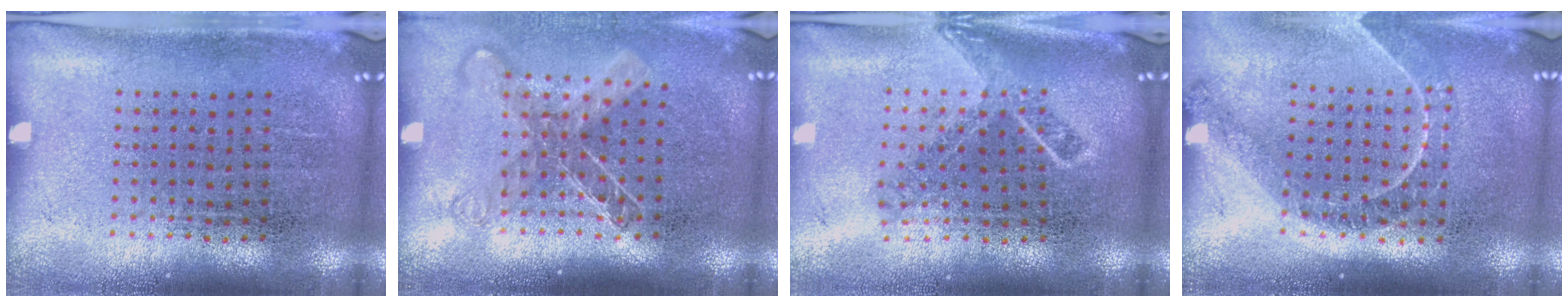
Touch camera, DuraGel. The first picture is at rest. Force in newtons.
{"total": 1.4, "press": 1.2, "slide": 0.8}
{"total": 1.8, "press": 1.3, "slide": 1.3}
{"total": 1.2, "press": 1.1, "slide": 0.4}